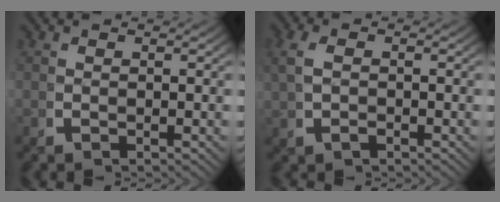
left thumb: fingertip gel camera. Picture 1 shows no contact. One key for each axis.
{"total": 2.1, "fx": 0.2, "fy": 1.3, "fz": 1.7, "tx": -0.045, "ty": 0.000, "tz": 0.008}